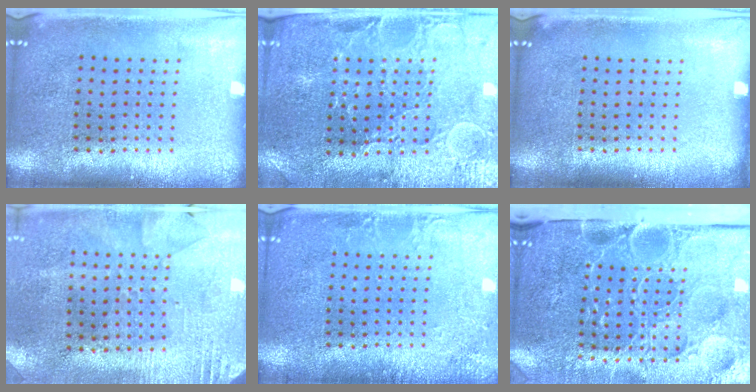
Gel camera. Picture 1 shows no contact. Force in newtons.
{"total": 1.6, "press": 1.5, "slide": 0.5}
{"total": 0.0}
{"total": 2.7, "press": 2.3, "slide": 1.5}
{"total": 2.1, "press": 2.1, "slide": 0.1}
{"total": 5.2, "press": 4.2, "slide": 3.0}